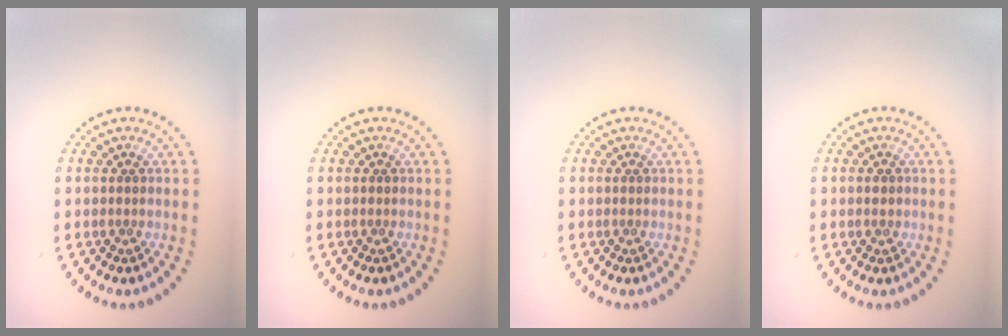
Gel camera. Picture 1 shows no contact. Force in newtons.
{"total": 0.0}
{"total": 0.0}
{"total": 1.0, "press": 1.0, "slide": 0.2}